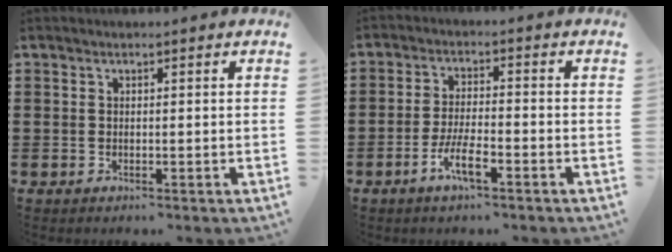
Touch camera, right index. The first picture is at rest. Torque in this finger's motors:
{"motor_torque": [0.51, -0.43, 0.28, 0.15]}